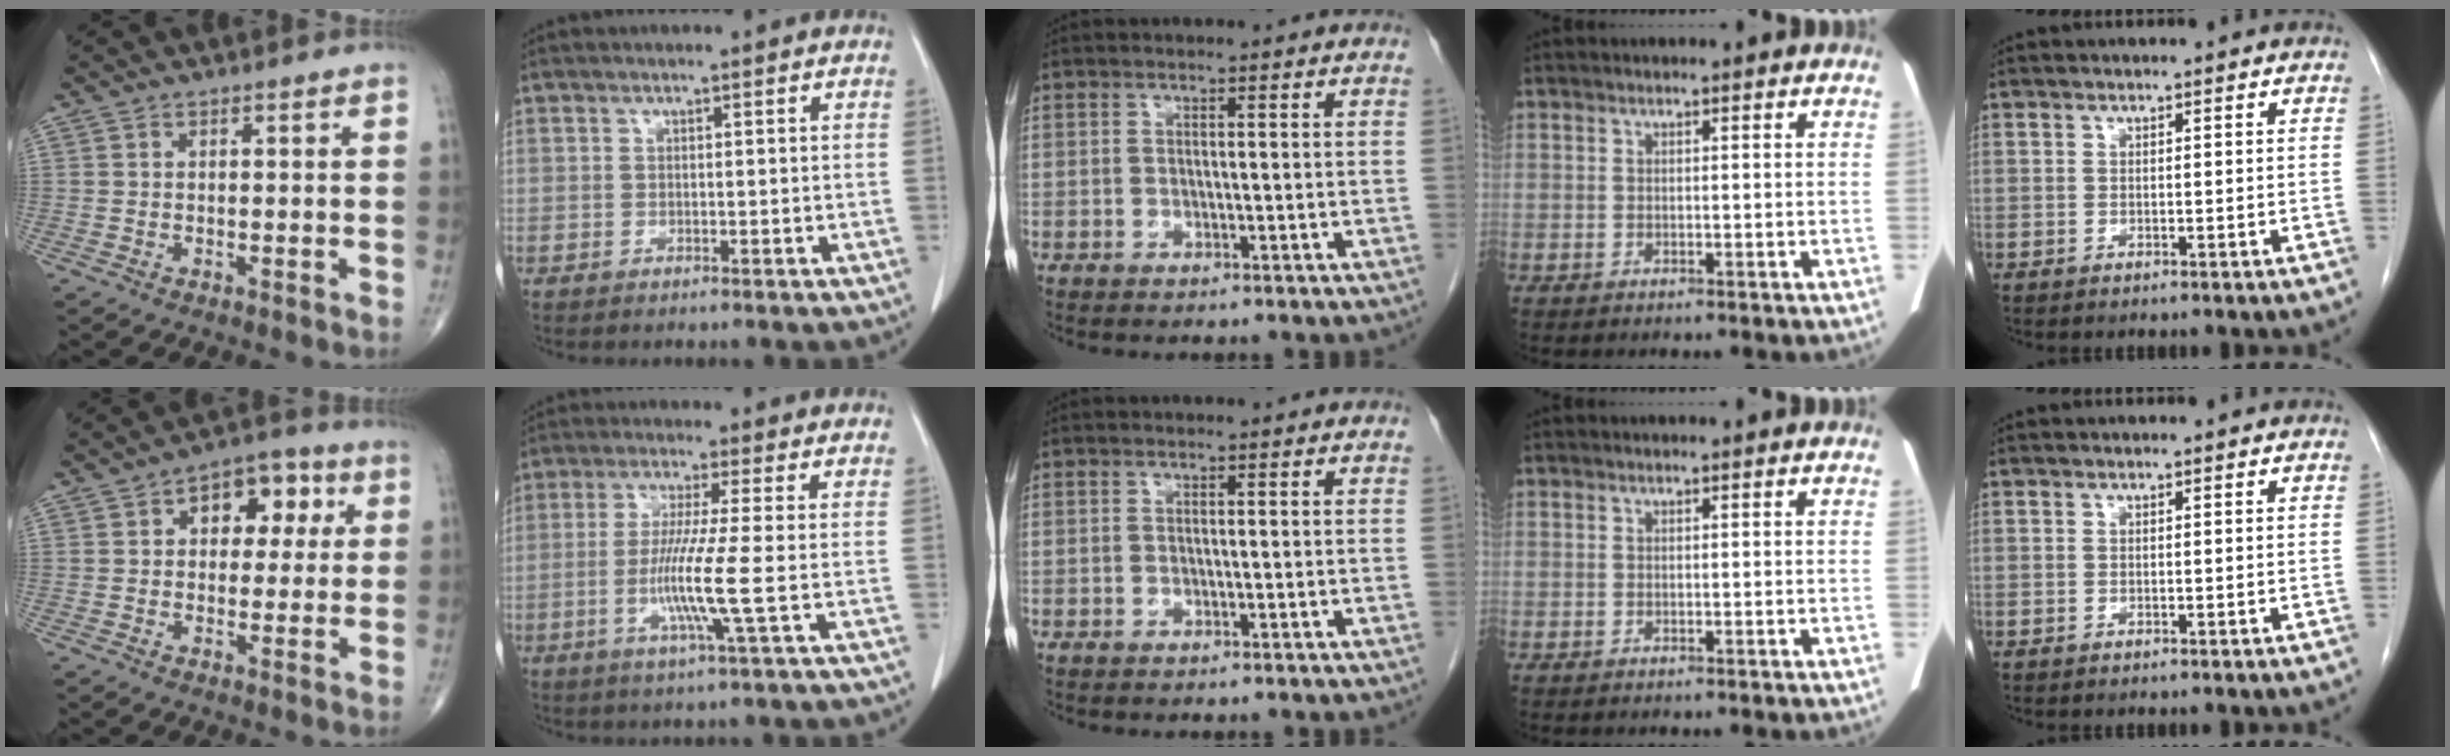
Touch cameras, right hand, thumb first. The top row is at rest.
{"thumb": {"total": 9.7, "force": [2.7, 6.3, 6.9], "torque": [-0.047, 0.013, 0.030]}, "index": {"total": 8.7, "force": [-1.7, -1.3, 8.4], "torque": [-0.169, -0.020, -0.036]}}